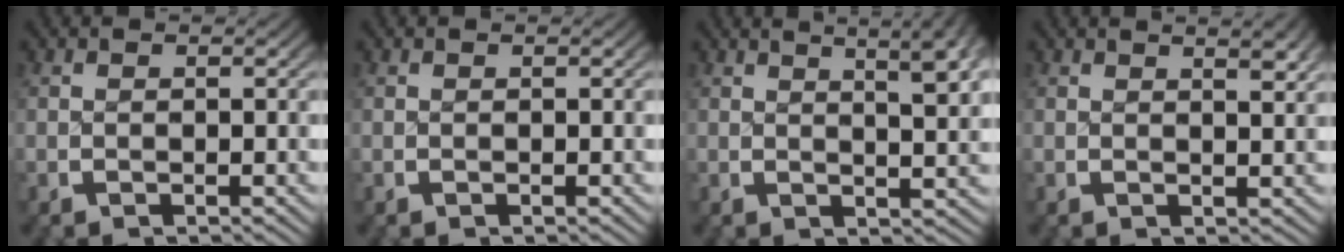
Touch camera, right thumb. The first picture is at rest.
{"total": 0.0}
{"total": 6.2, "force": [2.6, 2.3, 5.1], "torque": [-0.052, 0.004, 0.036]}
{"total": 1.9, "force": [1.2, 0.3, 1.5], "torque": [-0.013, 0.000, 0.020]}